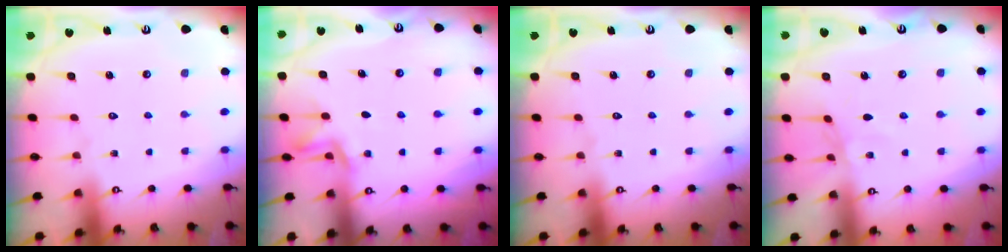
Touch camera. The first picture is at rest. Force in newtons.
{"total": 2.0, "press": 1.6, "slide": 1.1}
{"total": 0.0}
{"total": 2.1, "press": 2.1, "slide": 0.5}